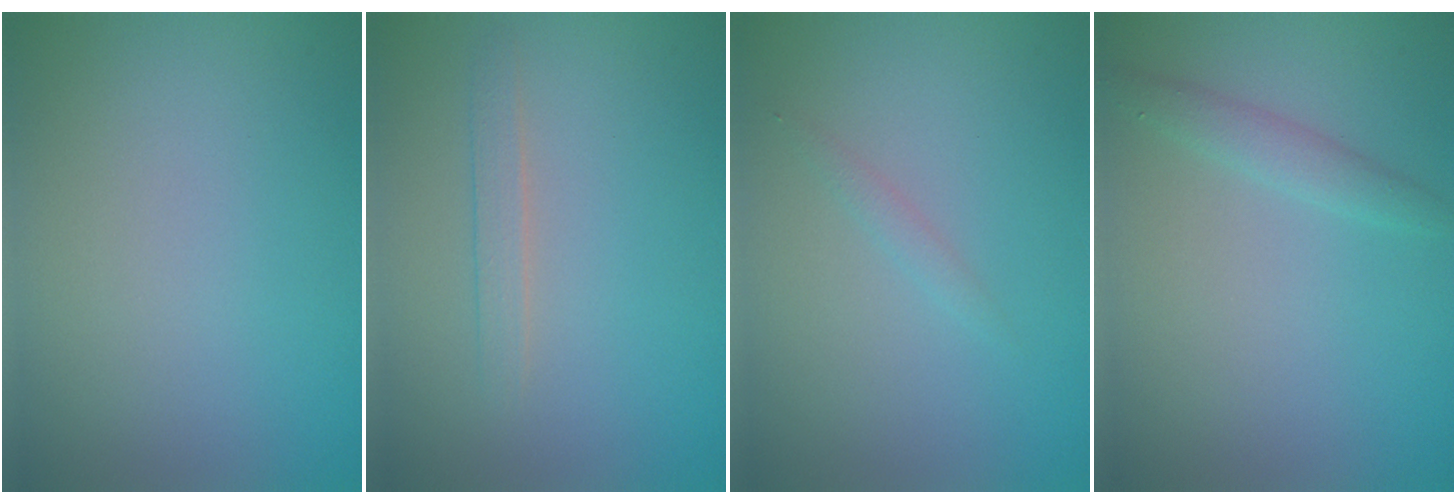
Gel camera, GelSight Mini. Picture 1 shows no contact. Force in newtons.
{"total": 1.3, "press": 1.3, "slide": 0.1}
{"total": 0.7, "press": 0.7, "slide": 0.0}
{"total": 1.5, "press": 1.5, "slide": 0.0}